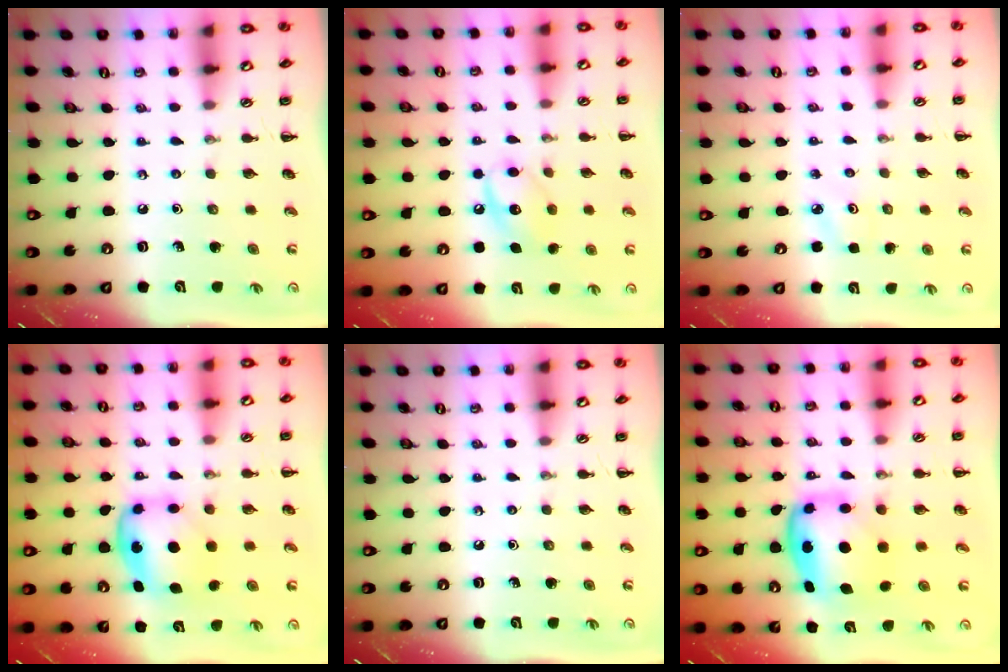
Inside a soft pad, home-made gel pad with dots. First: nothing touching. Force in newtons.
{"total": 9.8, "press": 9.8, "slide": 1.1}
{"total": 2.1, "press": 2.0, "slide": 0.6}
{"total": 5.9, "press": 5.9, "slide": 0.3}
{"total": 0.0}
{"total": 6.5, "press": 6.3, "slide": 1.6}